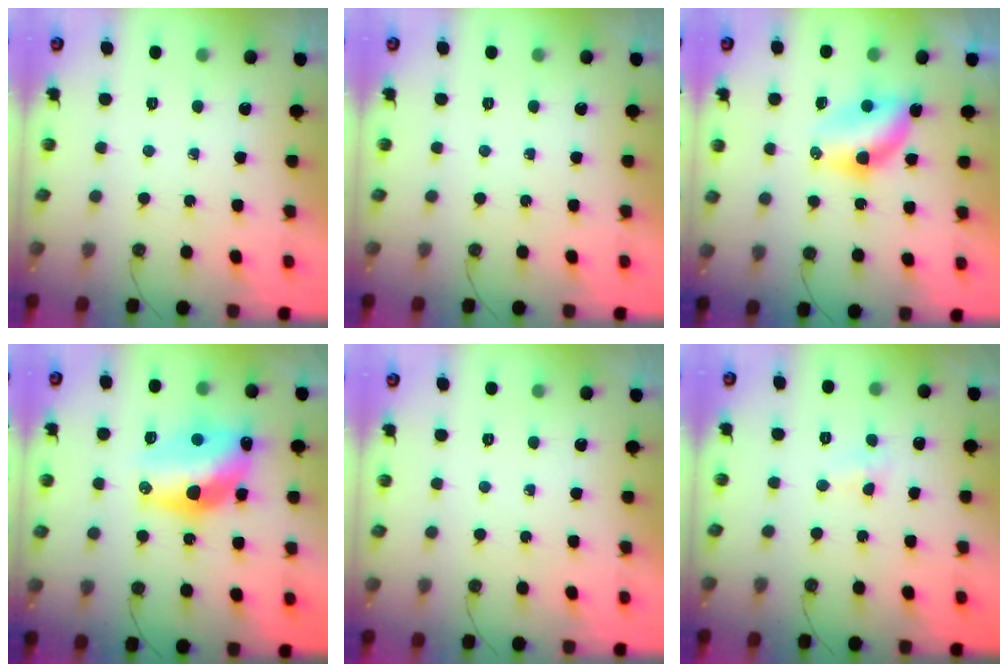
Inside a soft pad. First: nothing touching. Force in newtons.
{"total": 0.0}
{"total": 6.3, "press": 6.3, "slide": 0.3}
{"total": 15.9, "press": 15.5, "slide": 3.3}
{"total": 0.0}
{"total": 2.9, "press": 2.9, "slide": 0.4}